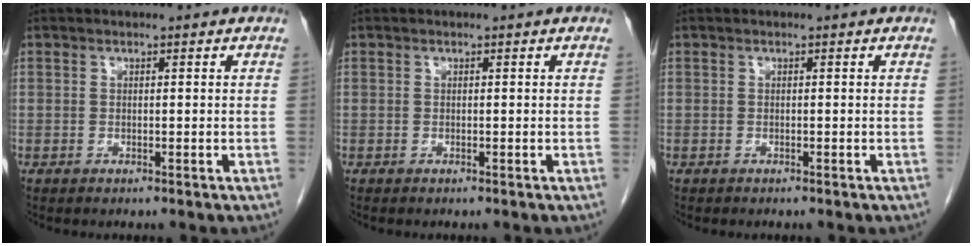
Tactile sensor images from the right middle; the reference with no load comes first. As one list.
[{"total": 0.0}, {"total": 0.0}]